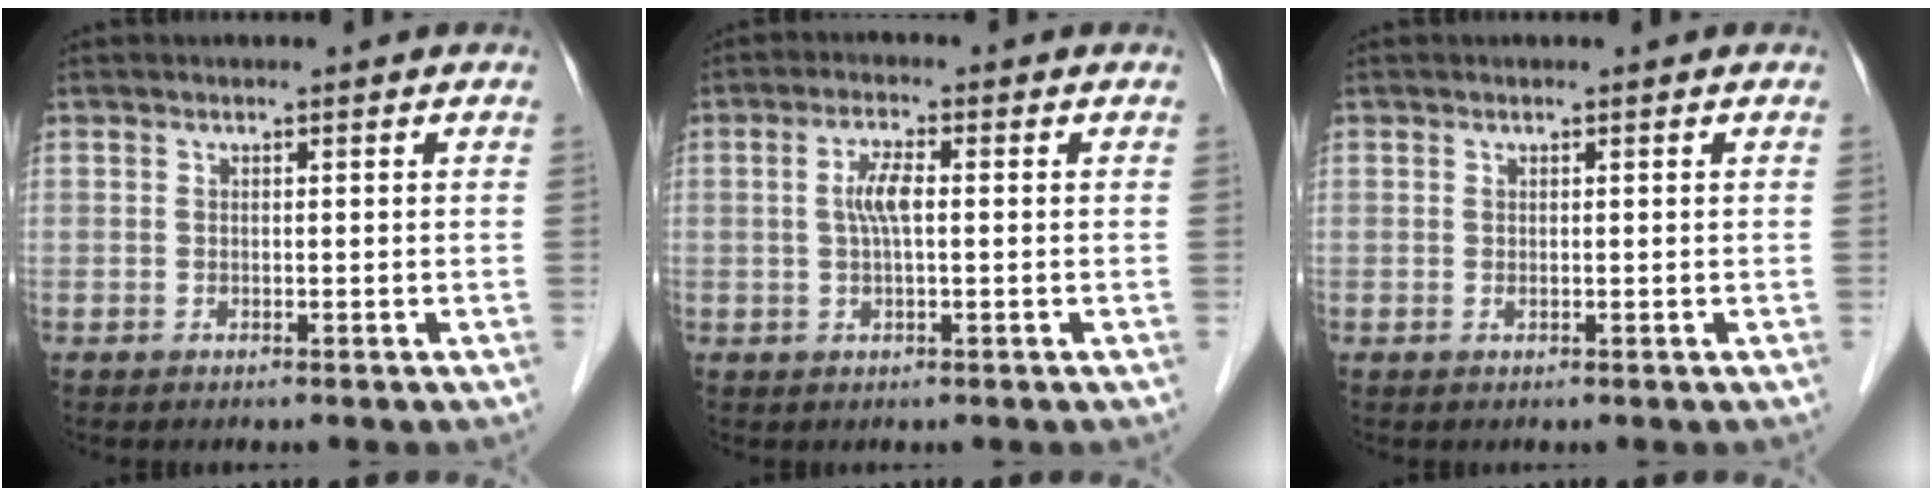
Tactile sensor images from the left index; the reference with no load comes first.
{"total": 3.8, "force": [0.3, 0.8, 3.7], "torque": [-0.079, 0.005, 0.005]}
{"total": 0.0}